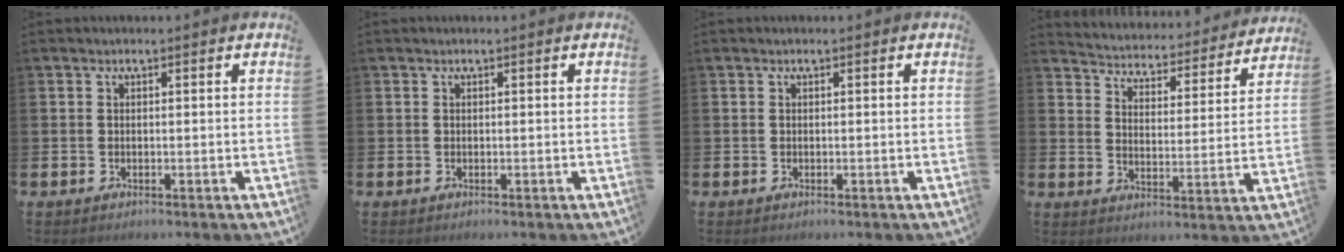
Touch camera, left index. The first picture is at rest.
{"total": 0.0}
{"total": 0.0}
{"total": 4.1, "force": [4.0, 0.9, 0.2], "torque": [-0.035, -0.039, 0.064]}